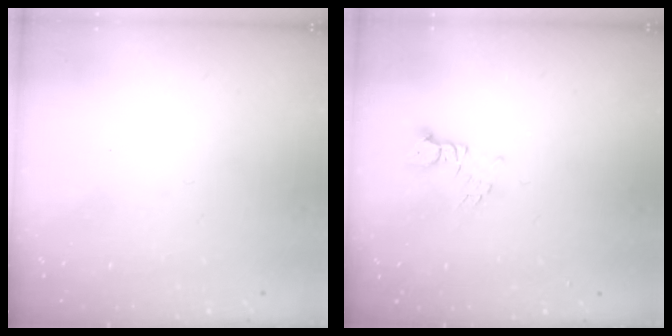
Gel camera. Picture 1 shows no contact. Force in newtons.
{"total": 2.5, "press": 2.5, "slide": 0.3}